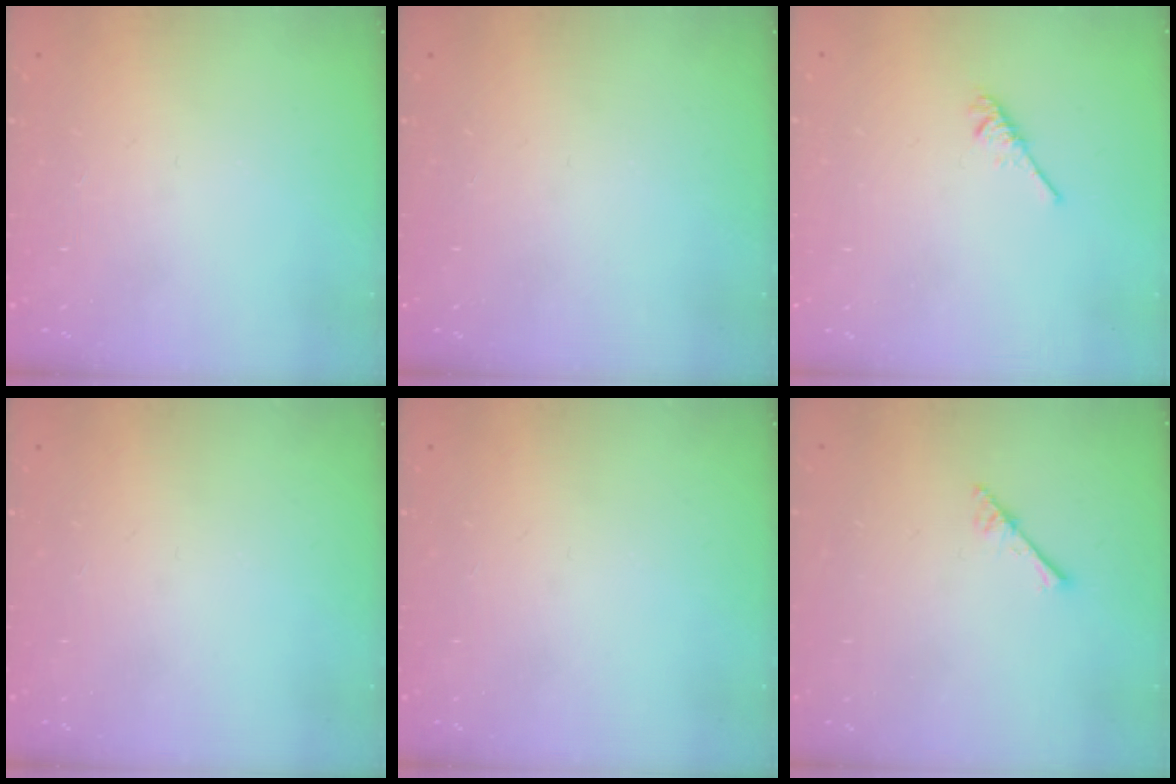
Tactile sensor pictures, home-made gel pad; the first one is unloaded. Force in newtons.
{"total": 0.0}
{"total": 1.9, "press": 1.9, "slide": 0.4}
{"total": 0.0}
{"total": 0.0}
{"total": 2.3, "press": 2.3, "slide": 0.2}